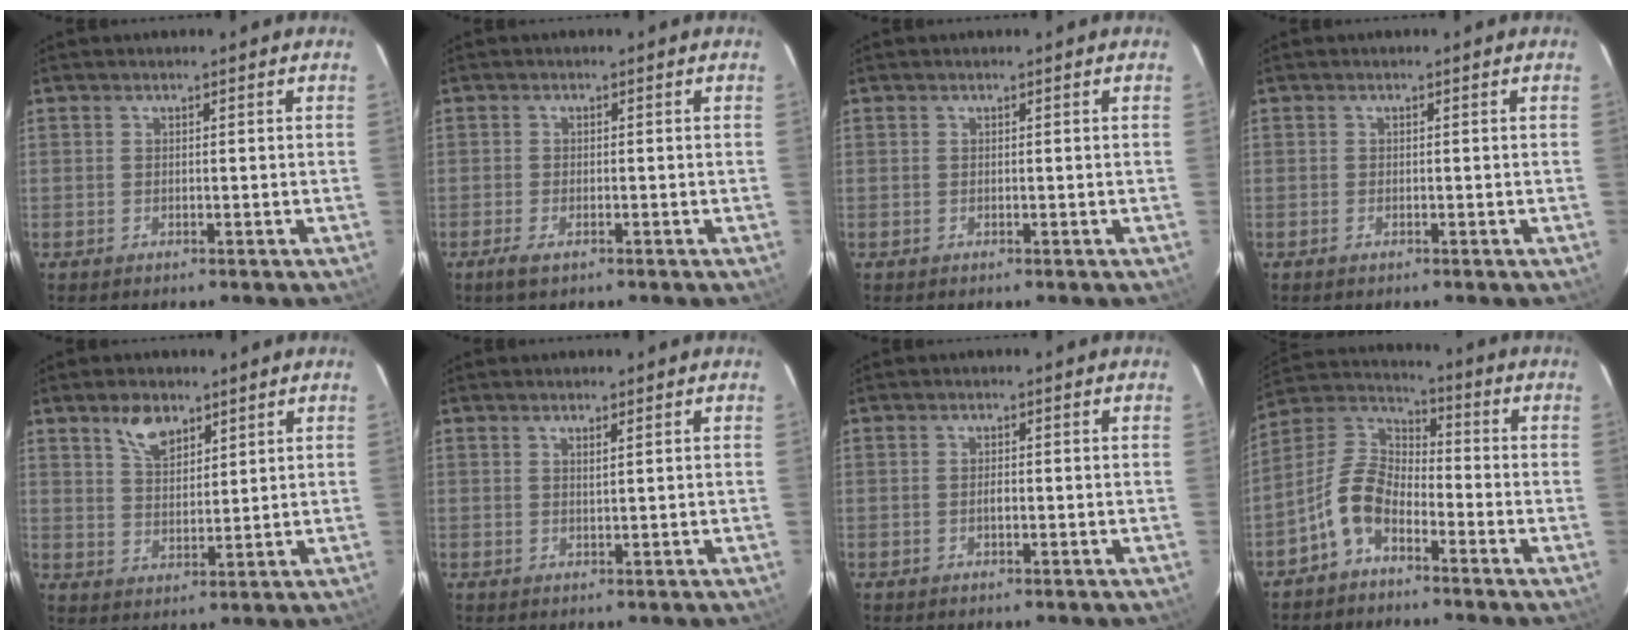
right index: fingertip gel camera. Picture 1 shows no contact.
{"total": 2.8, "force": [-1.8, 1.0, 1.9], "torque": [-0.044, -0.007, -0.034]}
{"total": 0.0}
{"total": 0.5, "force": [-0.4, 0.3, 0.3], "torque": [-0.006, -0.001, -0.008]}
{"total": 6.1, "force": [4.0, 3.1, 3.4], "torque": [-0.056, 0.005, 0.076]}
{"total": 1.1, "force": [0.6, 0.0, 0.9], "torque": [-0.015, 0.001, 0.011]}
{"total": 1.1, "force": [-0.3, 0.6, 0.8], "torque": [-0.015, 0.000, -0.005]}
{"total": 9.1, "force": [-5.1, 4.9, 5.8], "torque": [-0.126, 0.019, -0.109]}